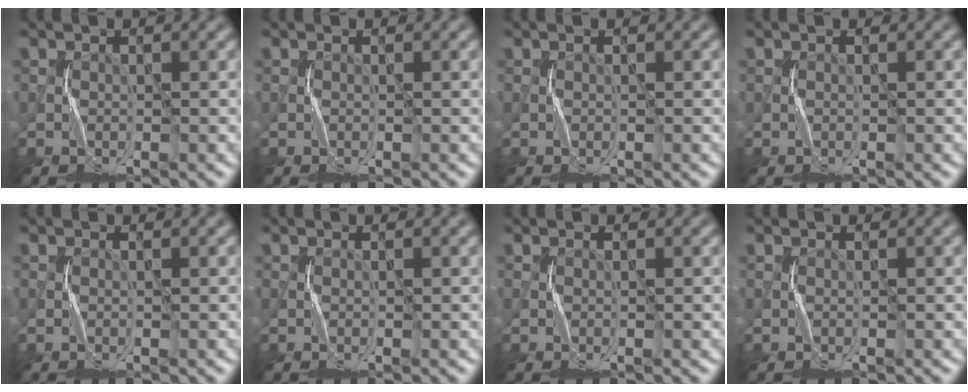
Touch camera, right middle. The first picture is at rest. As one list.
[{"total": 0.0}, {"total": 0.0}, {"total": 0.0}, {"total": 0.0}, {"total": 0.0}, {"total": 0.0}, {"total": 0.0}]